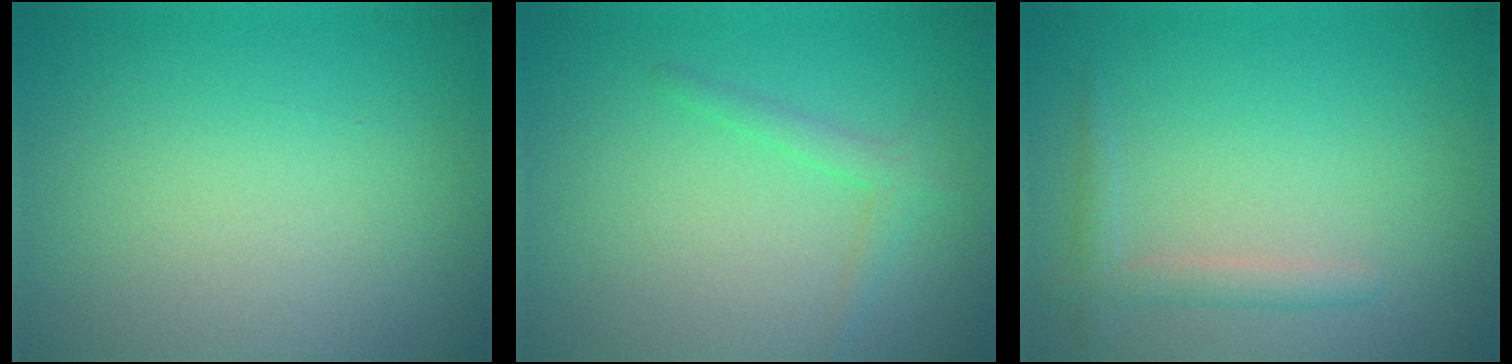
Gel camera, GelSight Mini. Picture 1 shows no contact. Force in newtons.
{"total": 1.4, "press": 1.4, "slide": 0.1}
{"total": 1.7, "press": 1.6, "slide": 0.1}